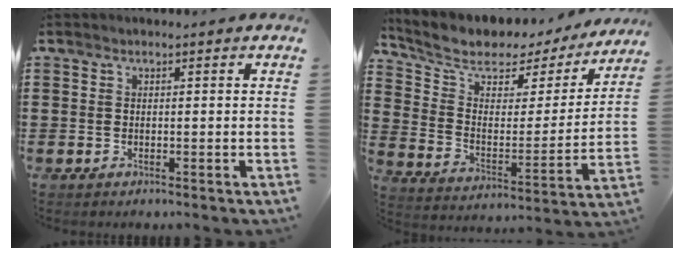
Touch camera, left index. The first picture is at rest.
{"total": 6.9, "force": [5.4, 3.3, 2.8], "torque": [-0.082, -0.043, 0.087]}